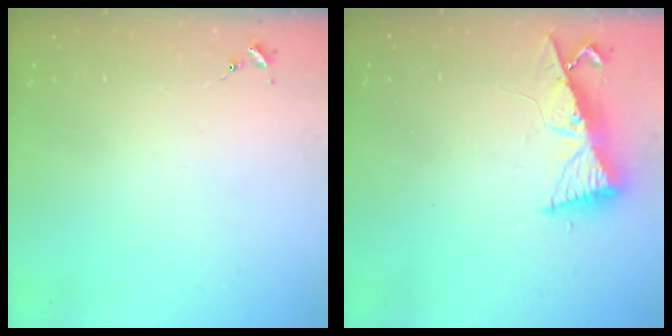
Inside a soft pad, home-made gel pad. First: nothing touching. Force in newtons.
{"total": 8.5, "press": 8.5, "slide": 1.0}